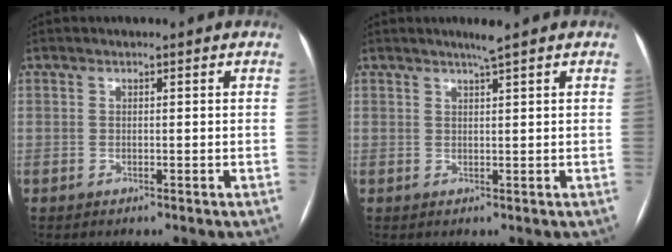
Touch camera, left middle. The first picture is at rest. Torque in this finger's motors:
{"motor_torque": [0.04, -0.02, -0.01, 0.00]}